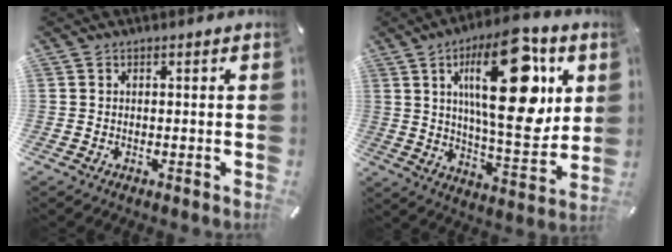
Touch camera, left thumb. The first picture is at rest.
{"total": 25.7, "force": [9.1, 10.0, 21.8], "torque": [-0.347, -0.045, 0.126]}